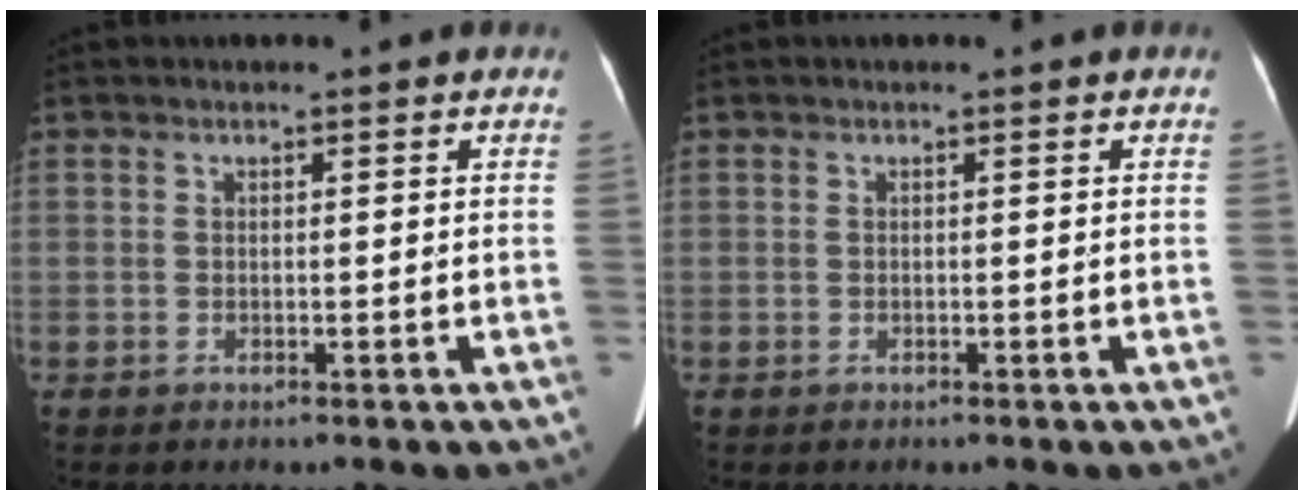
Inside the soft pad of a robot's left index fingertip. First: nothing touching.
{"total": 0.0}